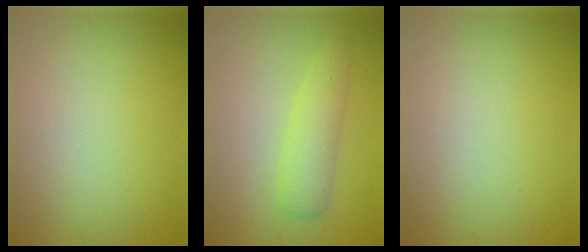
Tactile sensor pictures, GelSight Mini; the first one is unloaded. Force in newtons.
{"total": 2.8, "press": 2.7, "slide": 0.2}
{"total": 0.0}